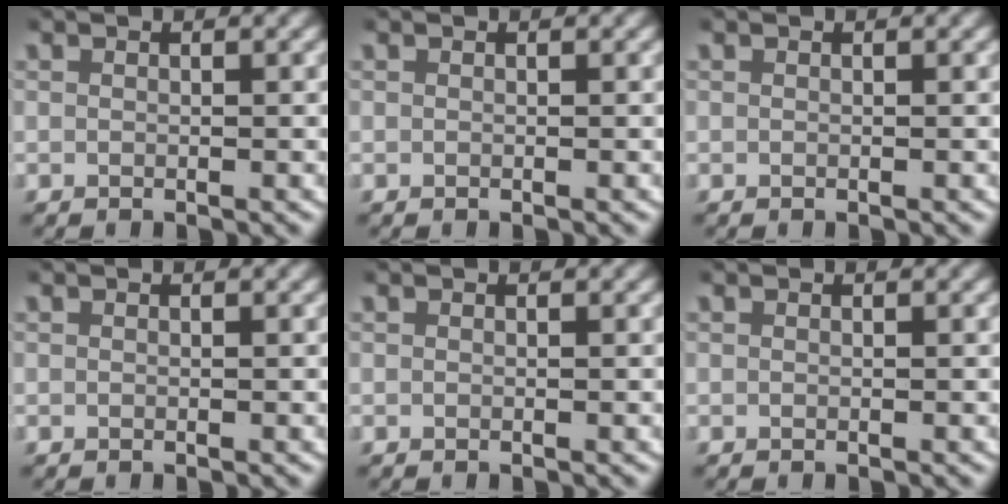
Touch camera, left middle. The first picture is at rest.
{"total": 0.0}
{"total": 0.0}
{"total": 0.0}
{"total": 0.0}
{"total": 0.0}